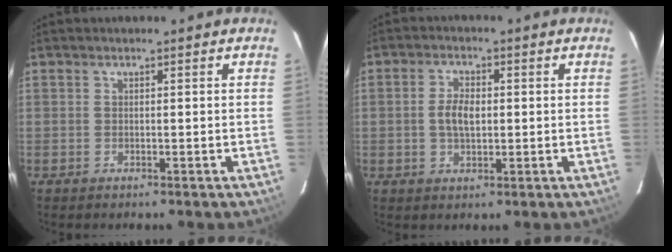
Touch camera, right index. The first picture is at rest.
{"total": 4.7, "force": [0.0, 2.6, 3.9], "torque": [-0.076, 0.005, 0.003]}